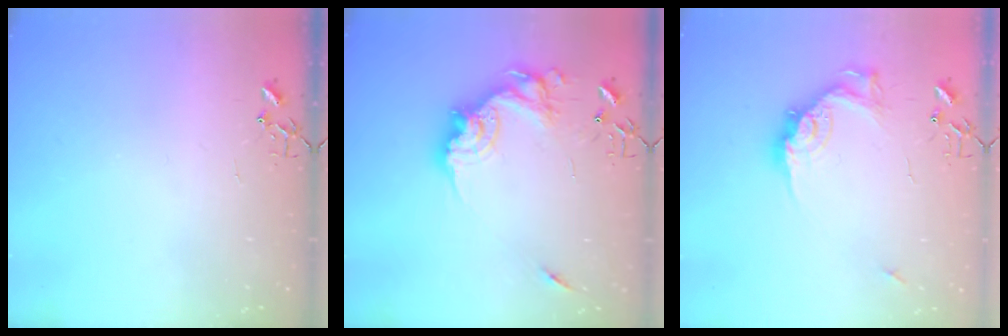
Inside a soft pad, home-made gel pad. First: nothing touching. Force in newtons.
{"total": 17.5, "press": 17.4, "slide": 1.9}
{"total": 14.5, "press": 14.5, "slide": 1.2}